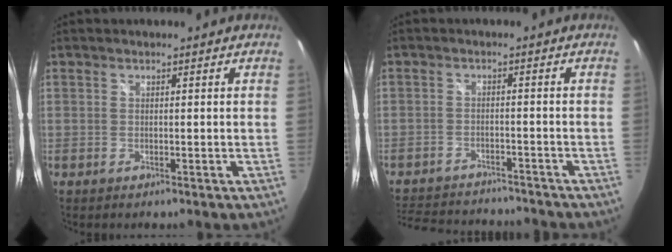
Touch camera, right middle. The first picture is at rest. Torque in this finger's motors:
{"motor_torque": [1.00, -1.14, 0.13, 0.02]}